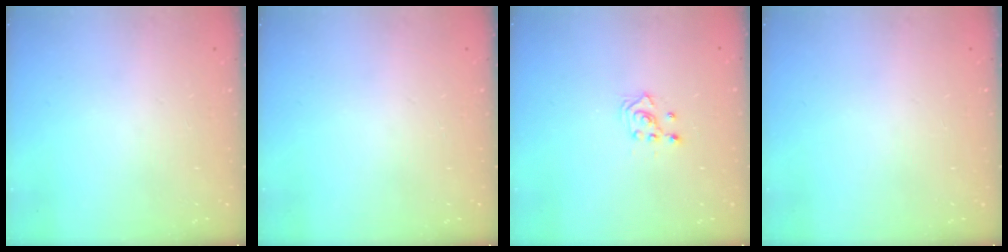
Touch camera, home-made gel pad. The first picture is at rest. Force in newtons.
{"total": 0.0}
{"total": 2.6, "press": 2.4, "slide": 1.0}
{"total": 0.0}